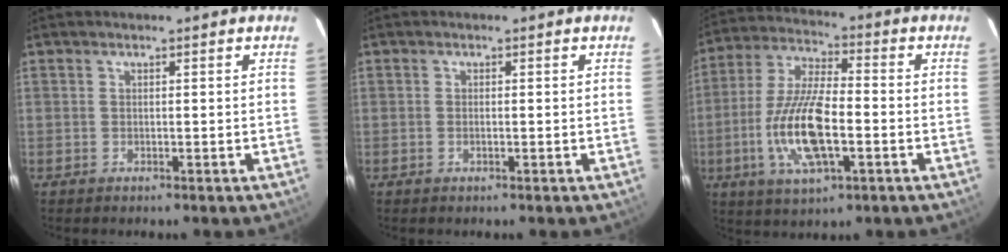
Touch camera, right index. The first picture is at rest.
{"total": 0.5, "force": [-0.2, 0.2, 0.5], "torque": [-0.010, 0.000, -0.003]}
{"total": 14.9, "force": [-3.9, 5.1, 13.4], "torque": [-0.284, -0.007, -0.074]}